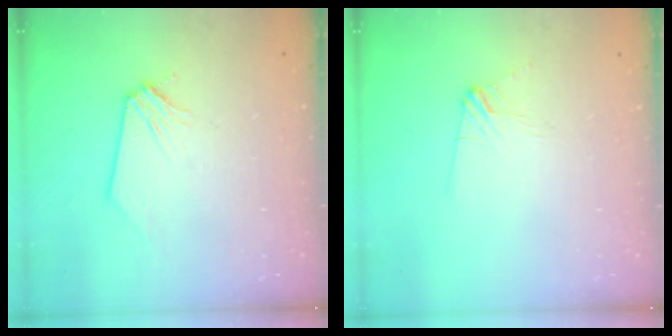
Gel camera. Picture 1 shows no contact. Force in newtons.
{"total": 4.1, "press": 4.1, "slide": 0.6}